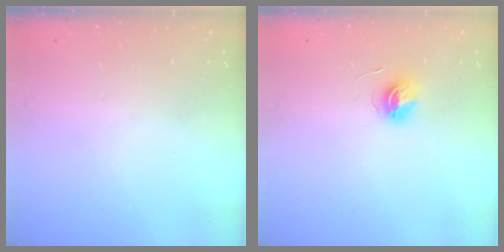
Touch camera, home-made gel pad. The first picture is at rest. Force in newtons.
{"total": 5.6, "press": 5.6, "slide": 0.6}